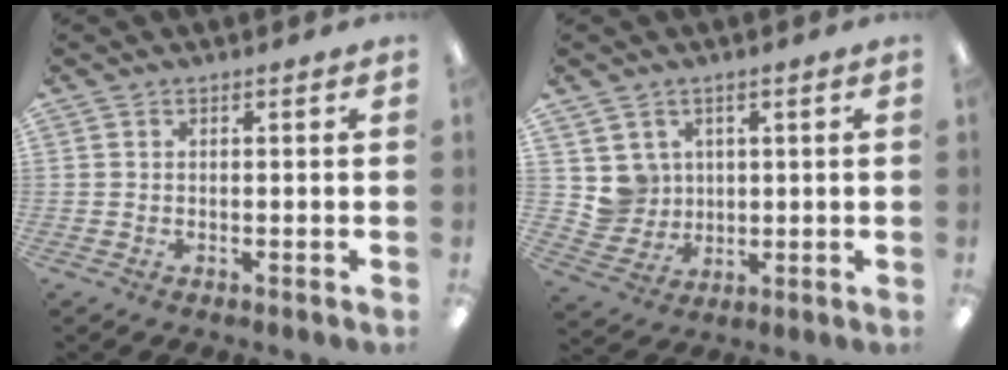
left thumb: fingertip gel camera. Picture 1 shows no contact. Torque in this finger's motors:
{"motor_torque": [0.13, 0.19, 0.34, -0.64, 0.00]}